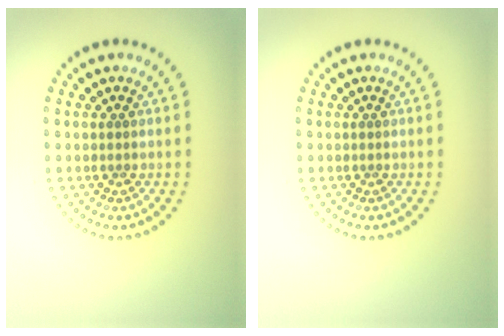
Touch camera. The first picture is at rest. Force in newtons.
{"total": 0.0}